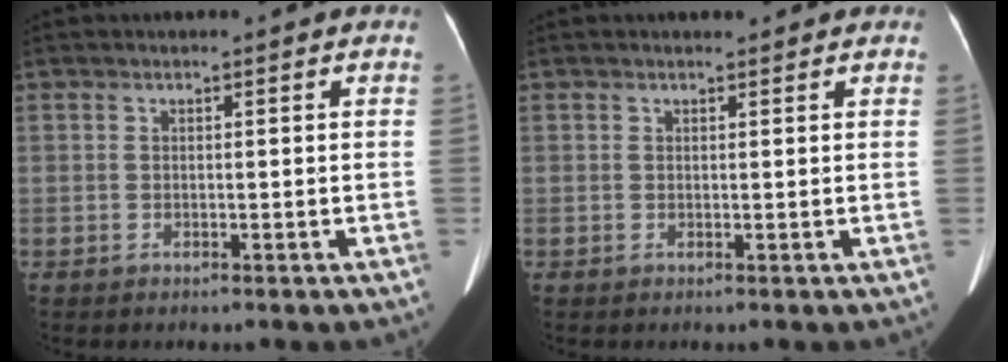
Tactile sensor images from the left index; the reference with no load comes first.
{"total": 1.4, "force": [1.2, 0.6, 0.4], "torque": [-0.005, 0.009, 0.012]}